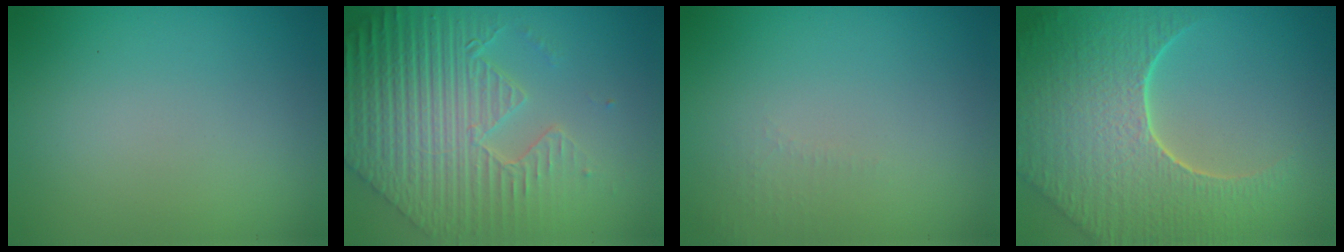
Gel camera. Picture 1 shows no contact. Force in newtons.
{"total": 9.0, "press": 6.5, "slide": 6.3}
{"total": 1.0, "press": 0.9, "slide": 0.3}
{"total": 8.7, "press": 6.2, "slide": 6.1}